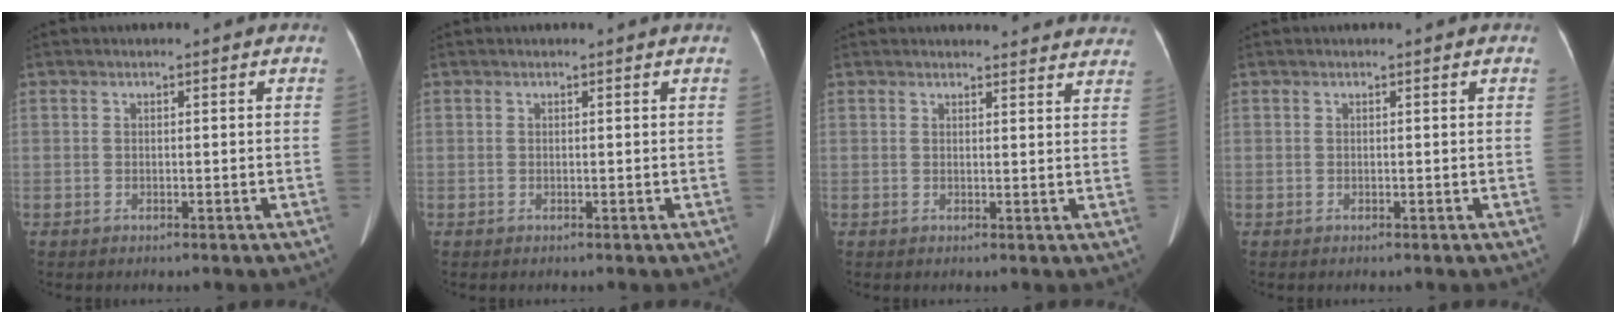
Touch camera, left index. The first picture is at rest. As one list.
[{"total": 0.6, "force": [0.6, 0.0, 0.1], "torque": [-0.007, -0.002, 0.006]}, {"total": 14.1, "force": [13.6, 2.5, 2.7], "torque": [-0.003, -0.015, 0.133]}, {"total": 0.0}]